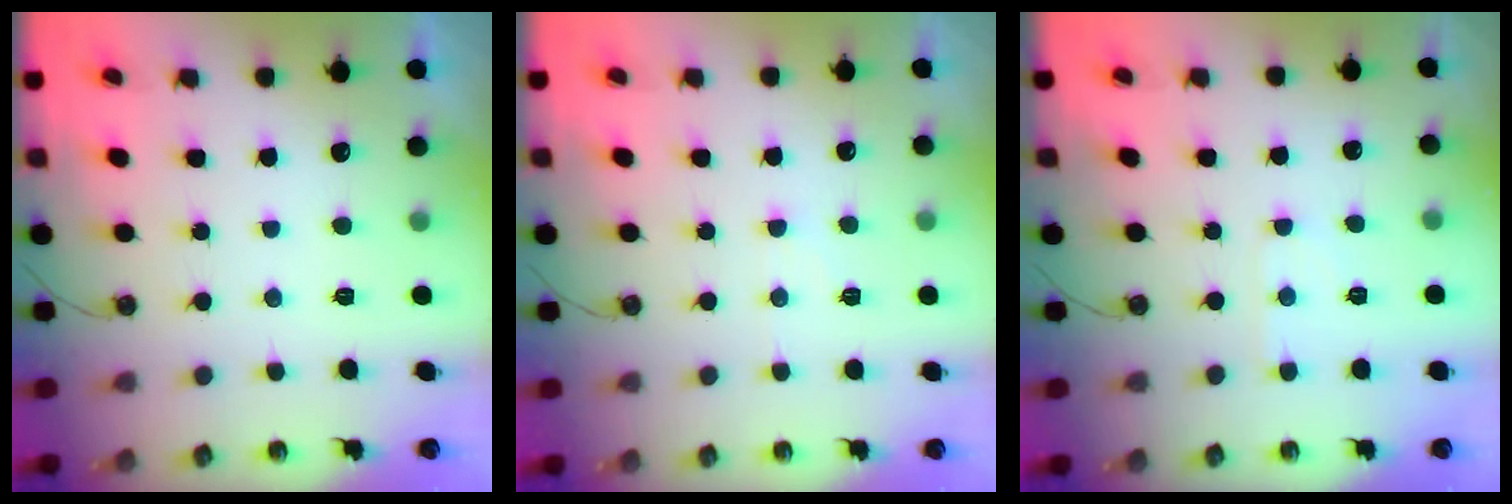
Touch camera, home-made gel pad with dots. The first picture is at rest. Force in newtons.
{"total": 3.2, "press": 3.2, "slide": 0.6}
{"total": 2.5, "press": 2.5, "slide": 0.4}